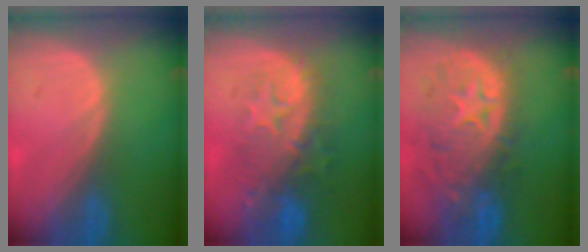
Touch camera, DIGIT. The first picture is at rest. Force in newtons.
{"total": 9.8, "press": 9.1, "slide": 3.5}
{"total": 12.3, "press": 10.5, "slide": 6.5}